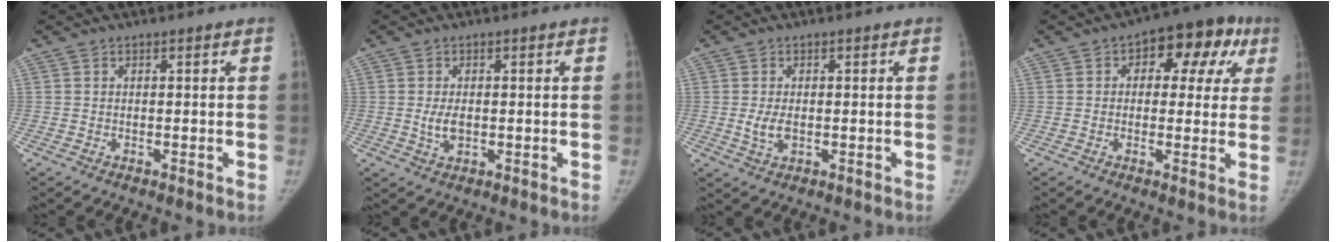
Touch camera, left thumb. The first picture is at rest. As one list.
[{"total": 3.3, "force": [-0.3, 1.9, 2.6], "torque": [-0.048, -0.005, -0.002]}, {"total": 3.2, "force": [-0.4, 1.8, 2.6], "torque": [-0.052, -0.006, -0.004]}, {"total": 12.5, "force": [4.1, 7.6, 9.0], "torque": [-0.054, 0.022, 0.043]}]